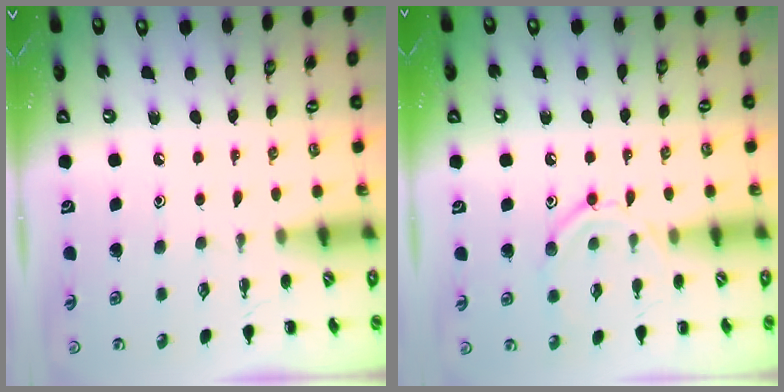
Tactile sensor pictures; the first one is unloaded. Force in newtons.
{"total": 10.2, "press": 10.2, "slide": 1.0}